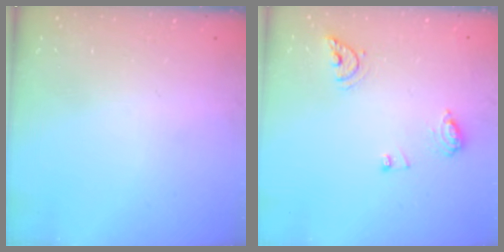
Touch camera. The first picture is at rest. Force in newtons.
{"total": 8.3, "press": 8.2, "slide": 0.9}